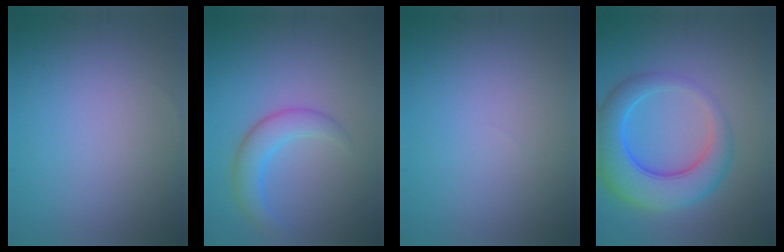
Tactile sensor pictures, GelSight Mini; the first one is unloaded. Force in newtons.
{"total": 3.4, "press": 3.4, "slide": 0.2}
{"total": 0.0}
{"total": 8.0, "press": 8.0, "slide": 0.3}